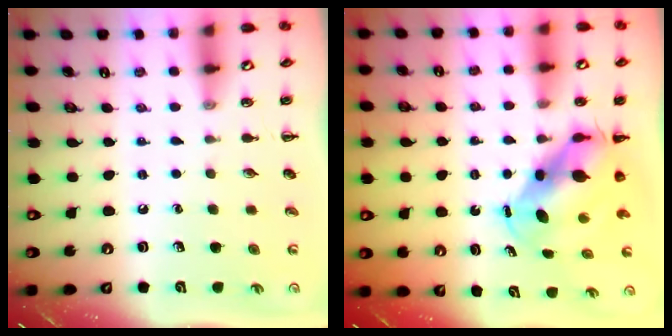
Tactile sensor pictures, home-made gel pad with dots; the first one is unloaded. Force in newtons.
{"total": 7.3, "press": 7.1, "slide": 2.0}